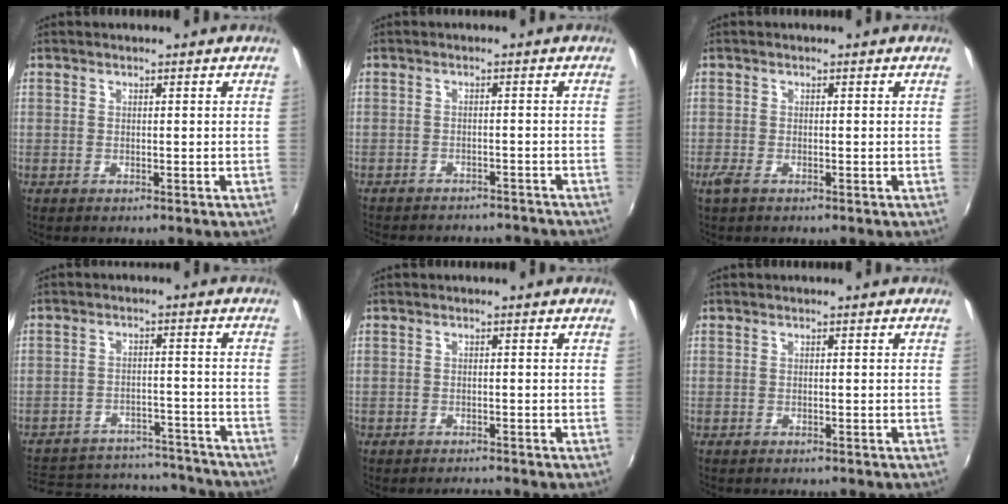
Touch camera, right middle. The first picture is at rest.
{"total": 11.3, "force": [-10.1, 3.5, 3.6], "torque": [-0.088, -0.008, -0.132]}
{"total": 1.8, "force": [-1.1, 0.6, 1.2], "torque": [-0.028, -0.006, -0.022]}
{"total": 21.9, "force": [-18.7, 8.6, 7.4], "torque": [-0.163, 0.035, -0.226]}
{"total": 1.9, "force": [-1.8, 0.4, 0.2], "torque": [-0.016, -0.006, -0.034]}
{"total": 0.8, "force": [-0.8, 0.3, 0.2], "torque": [-0.006, -0.002, -0.011]}